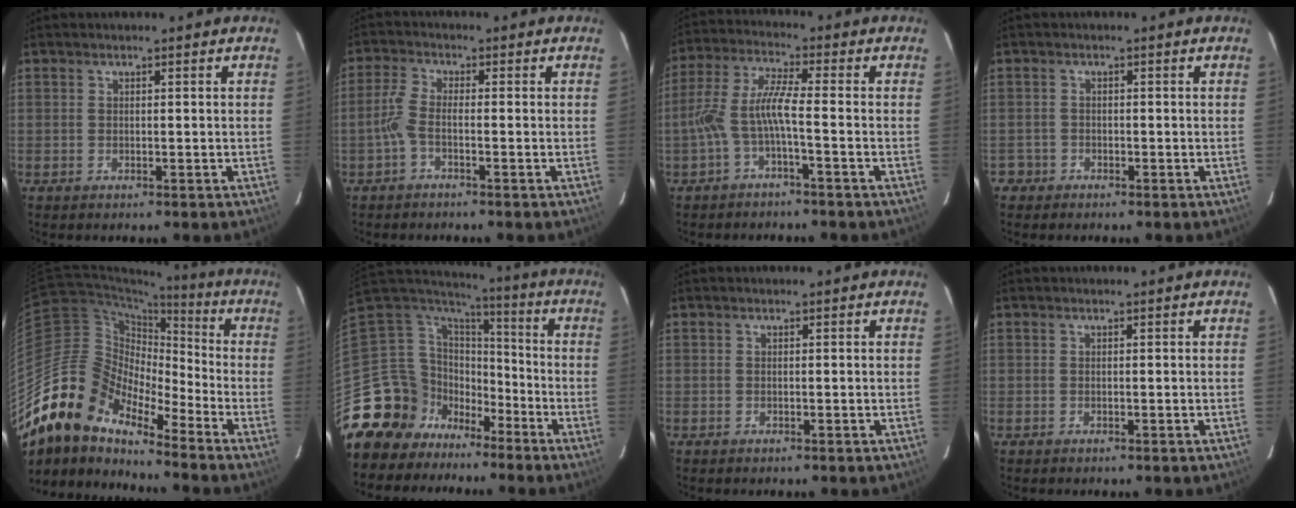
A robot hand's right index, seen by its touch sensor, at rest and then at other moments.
{"total": 3.0, "force": [-1.4, 0.5, 2.5], "torque": [-0.066, 0.005, -0.032]}
{"total": 6.7, "force": [-2.7, 0.3, 6.1], "torque": [-0.144, 0.009, -0.050]}
{"total": 2.0, "force": [-1.2, 1.6, -0.2], "torque": [-0.001, 0.010, -0.022]}
{"total": 17.6, "force": [-14.3, 6.8, 7.6], "torque": [-0.135, 0.001, -0.282]}
{"total": 15.4, "force": [-10.2, 11.0, 3.2], "torque": [-0.101, 0.035, -0.181]}
{"total": 0.0}
{"total": 0.0}